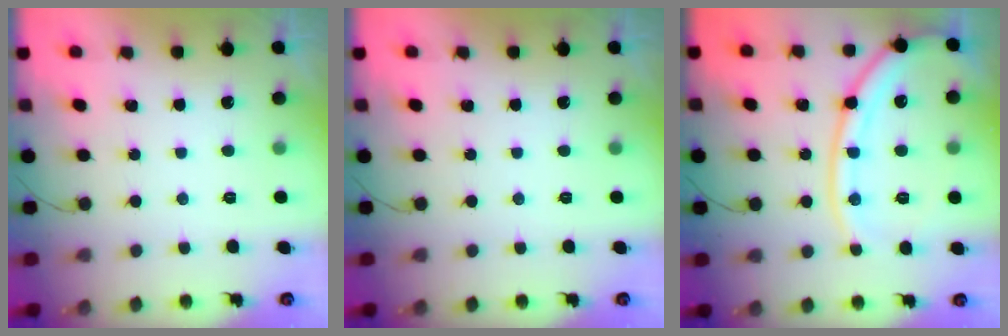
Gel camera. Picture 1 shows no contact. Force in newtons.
{"total": 0.0}
{"total": 16.5, "press": 16.4, "slide": 1.9}